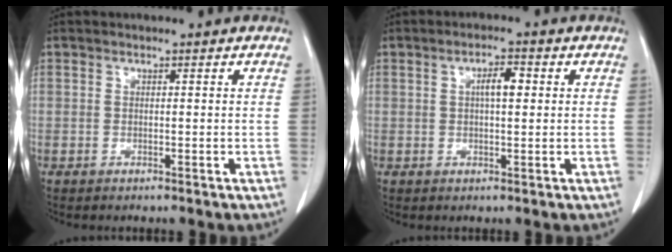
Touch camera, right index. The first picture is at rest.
{"total": 3.4, "force": [0.7, 1.0, 3.2], "torque": [-0.055, 0.006, 0.010]}